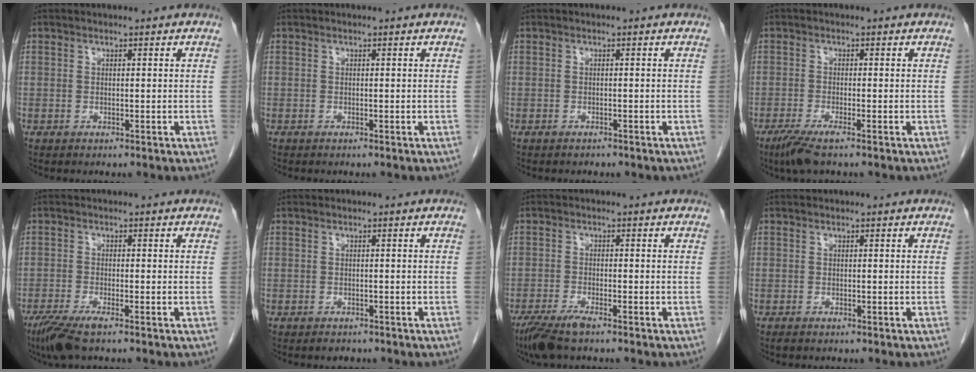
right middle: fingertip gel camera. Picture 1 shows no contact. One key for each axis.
{"total": 0.0}
{"total": 0.7, "fx": -0.7, "fy": 0.2, "fz": 0.0, "tx": -0.012, "ty": -0.003, "tz": -0.010}
{"total": 4.1, "fx": -2.8, "fy": 0.3, "fz": 3.1, "tx": -0.061, "ty": -0.013, "tz": -0.053}
{"total": 5.0, "fx": -3.5, "fy": 0.5, "fz": 3.6, "tx": -0.068, "ty": -0.014, "tz": -0.065}
{"total": 1.4, "fx": -1.2, "fy": 0.6, "fz": 0.3, "tx": -0.011, "ty": -0.003, "tz": -0.012}
{"total": 5.0, "fx": -3.7, "fy": 0.7, "fz": 3.3, "tx": -0.066, "ty": -0.013, "tz": -0.067}
{"total": 0.7, "fx": -0.6, "fy": 0.2, "fz": 0.3, "tx": -0.010, "ty": -0.002, "tz": -0.009}